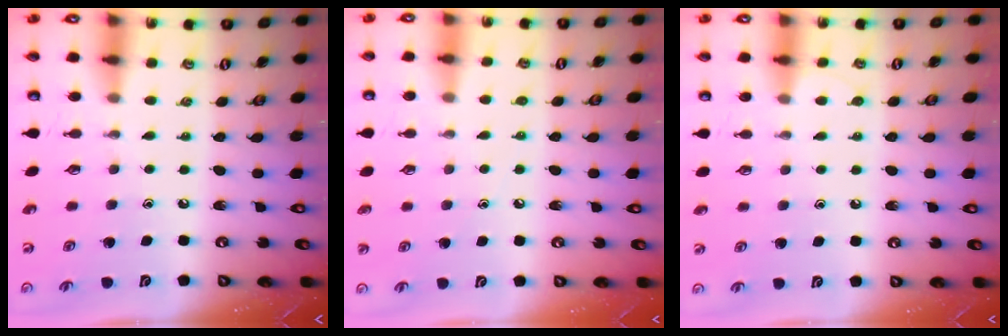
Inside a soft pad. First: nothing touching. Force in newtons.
{"total": 3.7, "press": 3.7, "slide": 0.4}
{"total": 4.6, "press": 4.5, "slide": 0.5}